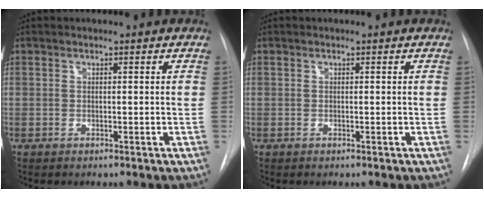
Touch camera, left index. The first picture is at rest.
{"total": 0.0}